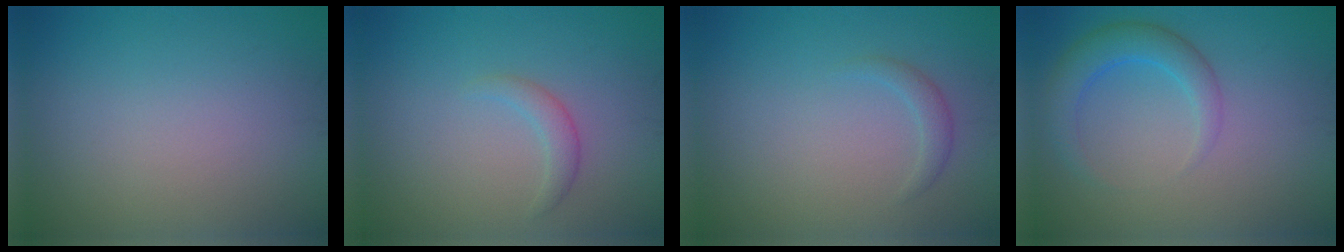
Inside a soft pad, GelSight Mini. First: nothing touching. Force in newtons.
{"total": 1.4, "press": 1.4, "slide": 0.2}
{"total": 1.2, "press": 1.2, "slide": 0.0}
{"total": 3.5, "press": 3.5, "slide": 0.1}